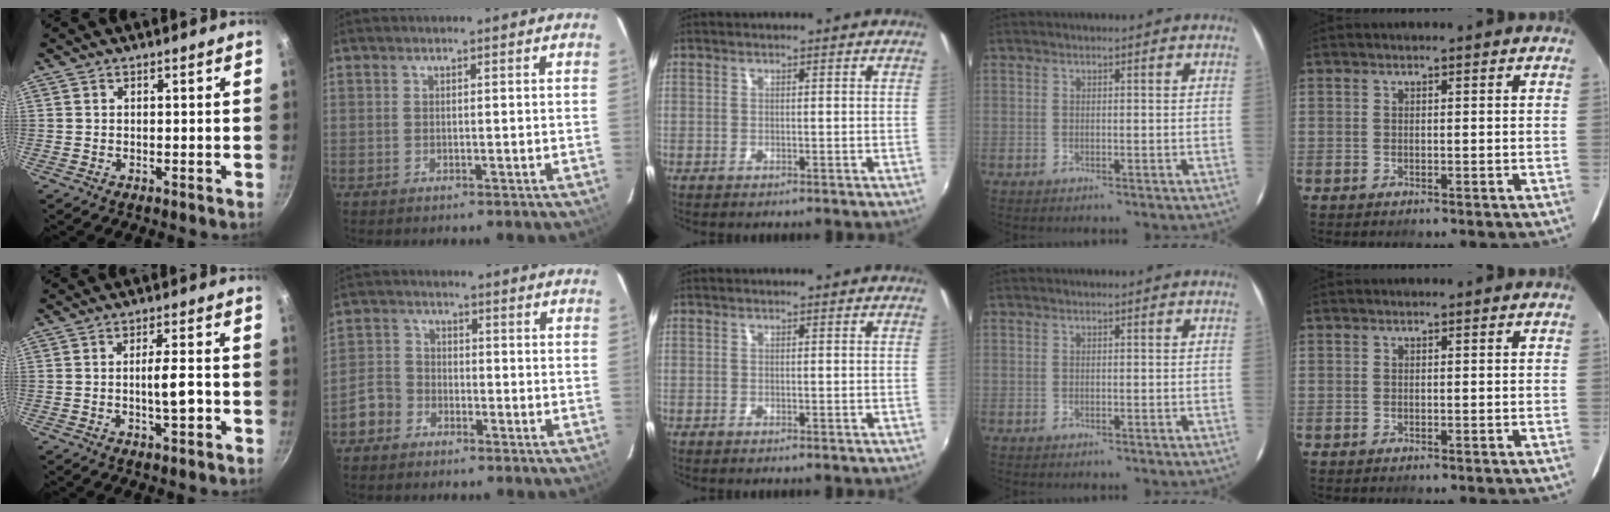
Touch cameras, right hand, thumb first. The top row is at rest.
{"thumb": {"total": 5.2, "force": [-1.2, 1.2, 4.9], "torque": [-0.072, 0.012, -0.021]}, "index": {"total": 4.4, "force": [-2.5, 3.5, 0.9], "torque": [-0.023, 0.015, -0.054]}}